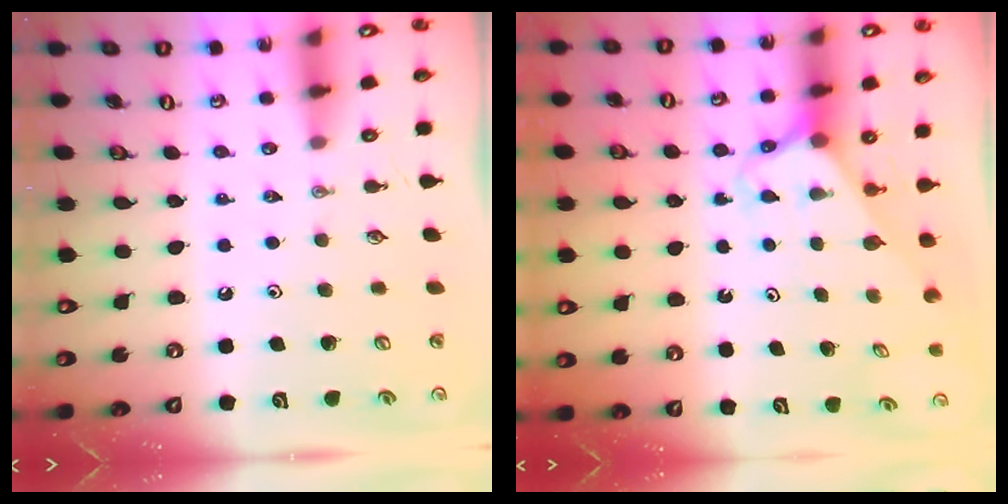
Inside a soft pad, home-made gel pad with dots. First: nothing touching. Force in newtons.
{"total": 2.7, "press": 2.7, "slide": 0.1}